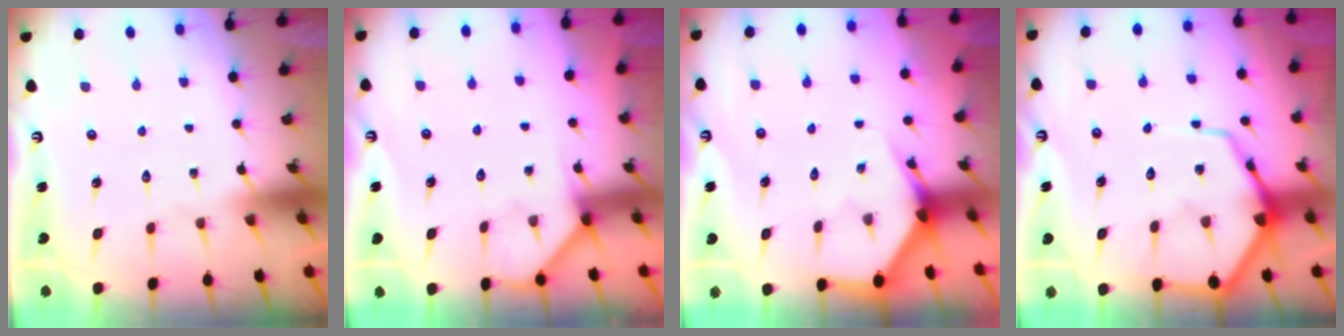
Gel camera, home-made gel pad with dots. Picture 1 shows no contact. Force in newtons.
{"total": 2.9, "press": 2.9, "slide": 0.5}
{"total": 3.8, "press": 3.8, "slide": 0.3}
{"total": 9.6, "press": 9.6, "slide": 1.0}